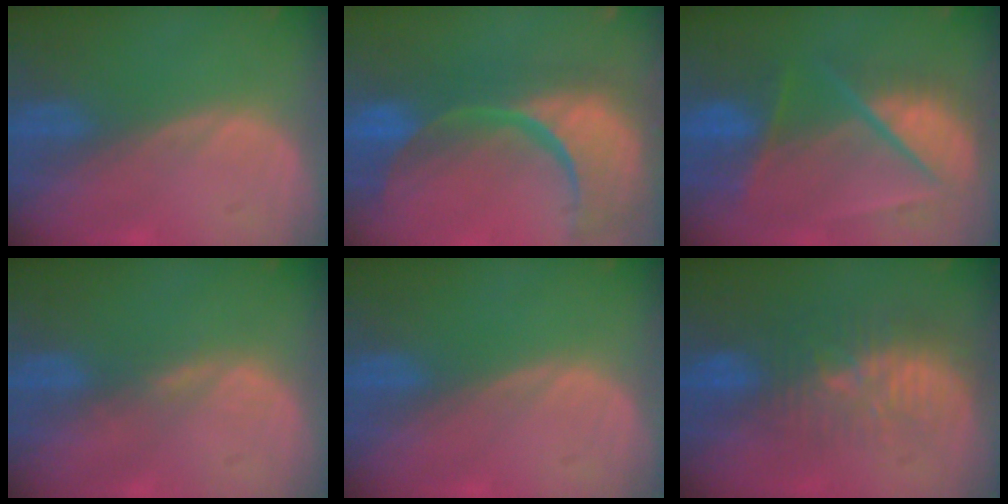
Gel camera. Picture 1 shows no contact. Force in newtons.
{"total": 15.4, "press": 12.1, "slide": 9.5}
{"total": 9.3, "press": 8.2, "slide": 4.4}
{"total": 1.1, "press": 1.1, "slide": 0.2}
{"total": 0.0}
{"total": 9.2, "press": 8.6, "slide": 3.2}